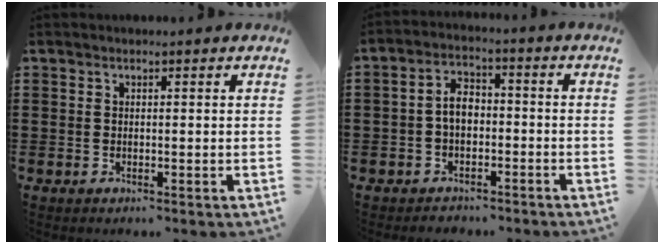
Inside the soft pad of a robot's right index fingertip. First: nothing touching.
{"total": 4.6, "force": [-1.5, 3.0, 3.1], "torque": [-0.068, 0.011, -0.031]}